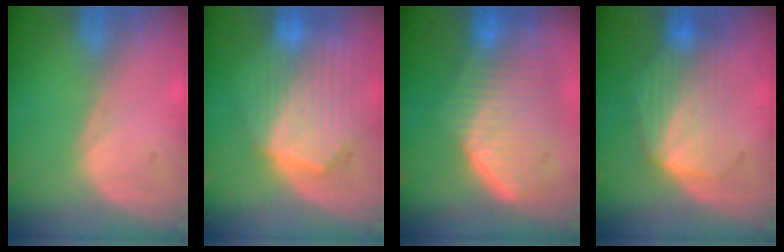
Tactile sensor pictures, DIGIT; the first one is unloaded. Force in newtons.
{"total": 10.2, "press": 8.9, "slide": 5.0}
{"total": 10.0, "press": 9.0, "slide": 4.4}
{"total": 7.2, "press": 7.1, "slide": 1.0}